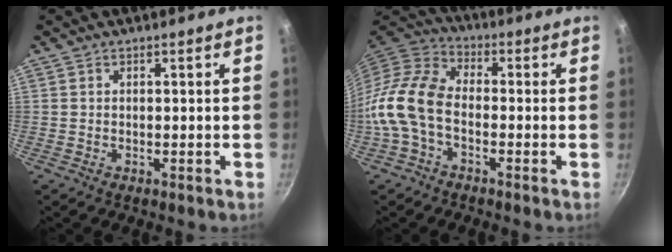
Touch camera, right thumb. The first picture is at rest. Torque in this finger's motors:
{"motor_torque": [0.47, 0.92, 0.98, -1.03, 0.19]}